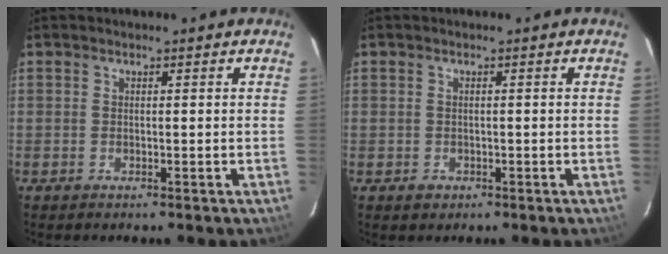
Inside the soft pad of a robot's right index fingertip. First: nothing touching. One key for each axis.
{"total": 1.8, "fx": -0.6, "fy": 1.7, "fz": 0.3, "tx": -0.006, "ty": 0.002, "tz": -0.005}